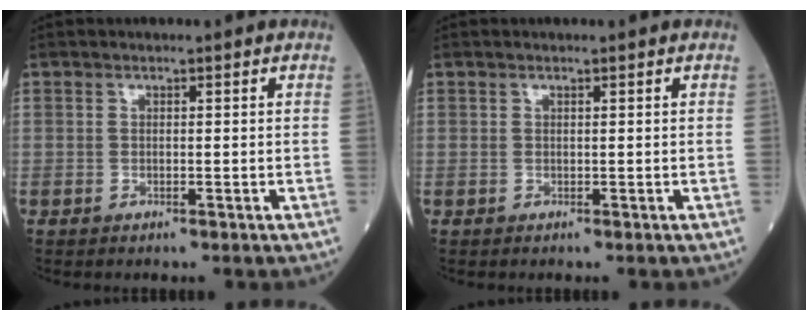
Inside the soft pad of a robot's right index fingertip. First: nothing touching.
{"total": 0.0}